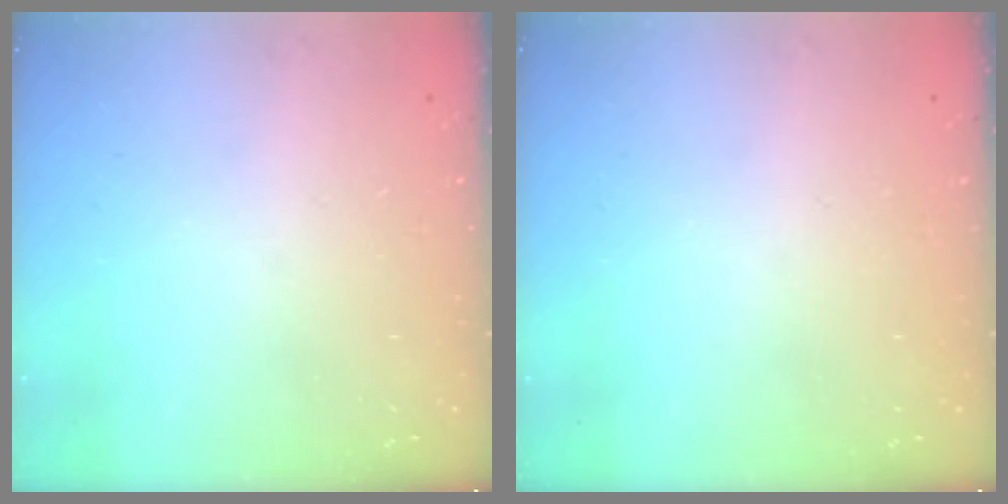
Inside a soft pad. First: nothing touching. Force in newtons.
{"total": 0.0}